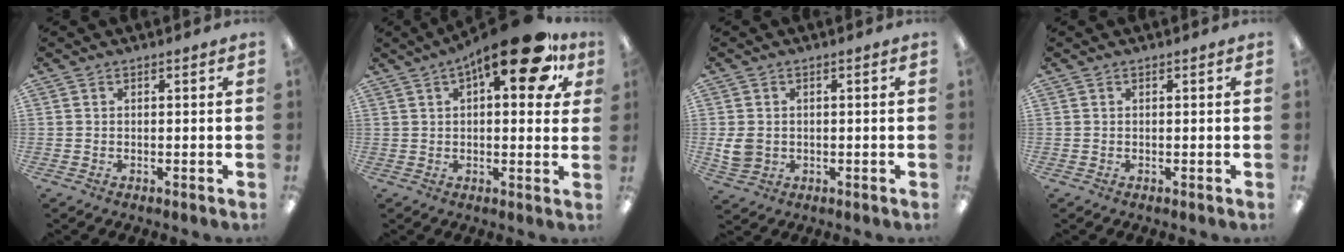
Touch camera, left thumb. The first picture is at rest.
{"total": 17.6, "force": [8.7, 6.0, 14.1], "torque": [-0.190, -0.037, 0.129]}
{"total": 4.5, "force": [0.5, 3.7, 2.6], "torque": [-0.053, 0.000, 0.008]}
{"total": 0.5, "force": [0.2, 0.1, 0.5], "torque": [-0.010, 0.001, 0.004]}